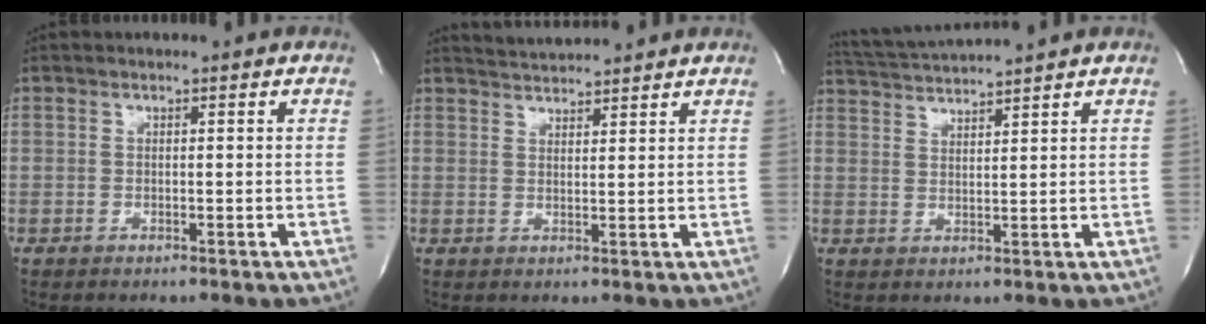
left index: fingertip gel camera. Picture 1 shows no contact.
{"total": 4.8, "force": [4.8, -0.2, 0.5], "torque": [-0.018, 0.022, 0.078]}
{"total": 7.0, "force": [6.6, -1.6, 1.4], "torque": [-0.035, 0.013, 0.118]}